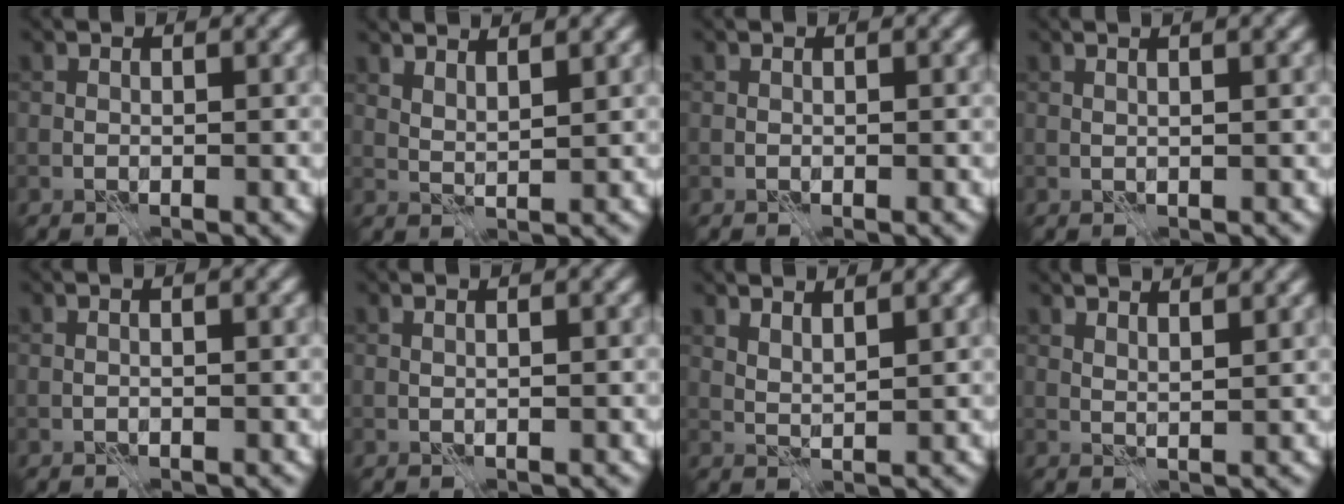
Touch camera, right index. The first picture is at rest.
{"total": 3.2, "force": [2.5, 0.8, 1.8], "torque": [-0.025, 0.004, 0.035]}
{"total": 0.0}
{"total": 3.1, "force": [1.6, 1.2, 2.3], "torque": [-0.015, 0.011, -0.005]}
{"total": 0.8, "force": [0.3, 0.2, 0.8], "torque": [-0.012, -0.007, -0.001]}
{"total": 1.5, "force": [0.8, 0.5, 1.1], "torque": [-0.009, -0.002, -0.001]}
{"total": 2.3, "force": [1.9, 0.5, 1.4], "torque": [-0.025, 0.000, 0.031]}
{"total": 4.7, "force": [3.6, 1.5, 2.7], "torque": [-0.023, 0.026, 0.026]}